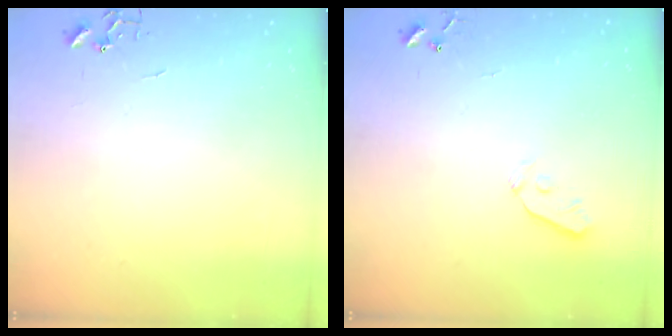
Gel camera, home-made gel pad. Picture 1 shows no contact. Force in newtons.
{"total": 3.7, "press": 3.6, "slide": 0.7}